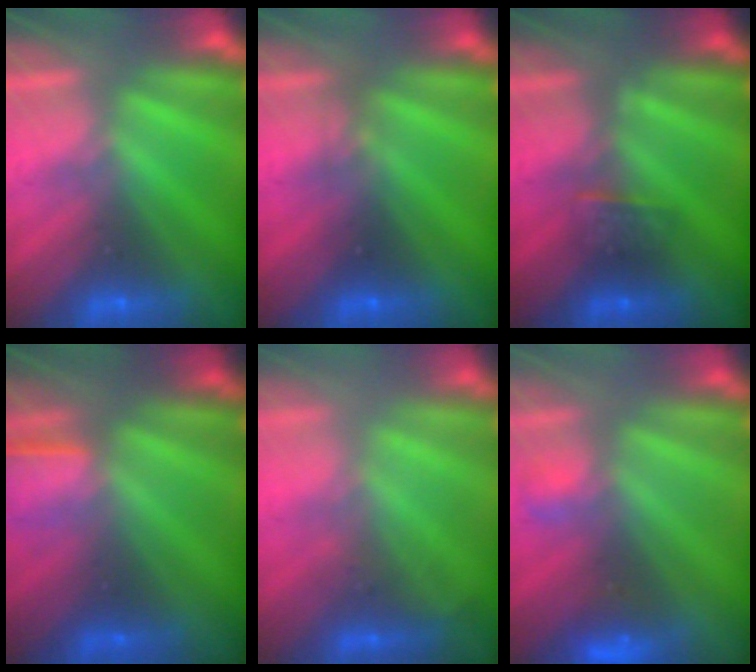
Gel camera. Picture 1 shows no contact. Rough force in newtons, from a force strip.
{"total": 2.3}
{"total": 2.5}
{"total": 1.3}
{"total": 2.2}
{"total": 2.6}